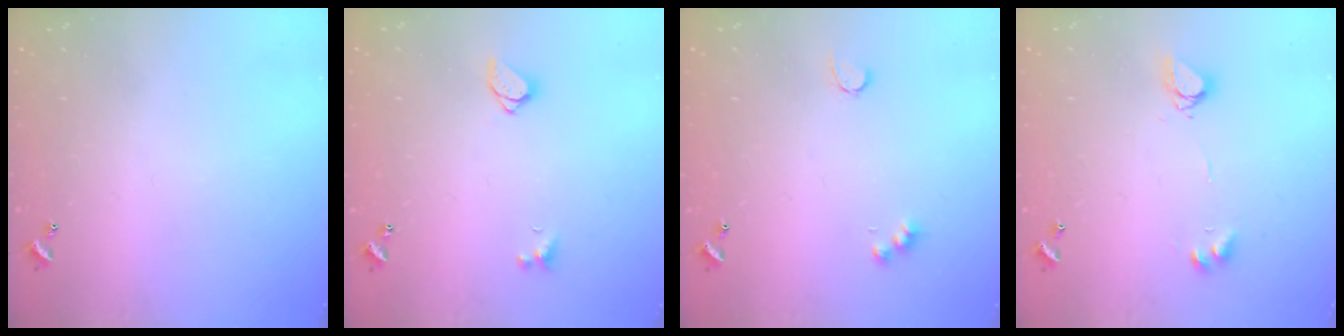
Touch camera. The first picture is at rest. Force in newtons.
{"total": 1.5, "press": 1.5, "slide": 0.3}
{"total": 2.6, "press": 2.5, "slide": 0.5}
{"total": 4.9, "press": 4.9, "slide": 0.3}